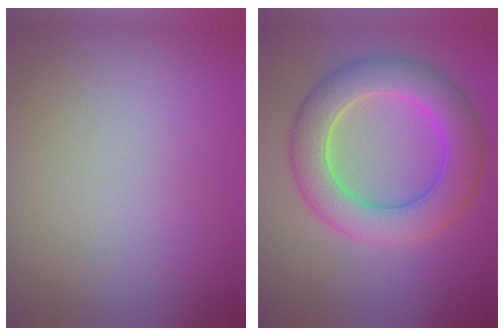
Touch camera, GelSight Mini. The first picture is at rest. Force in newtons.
{"total": 7.3, "press": 7.3, "slide": 0.2}